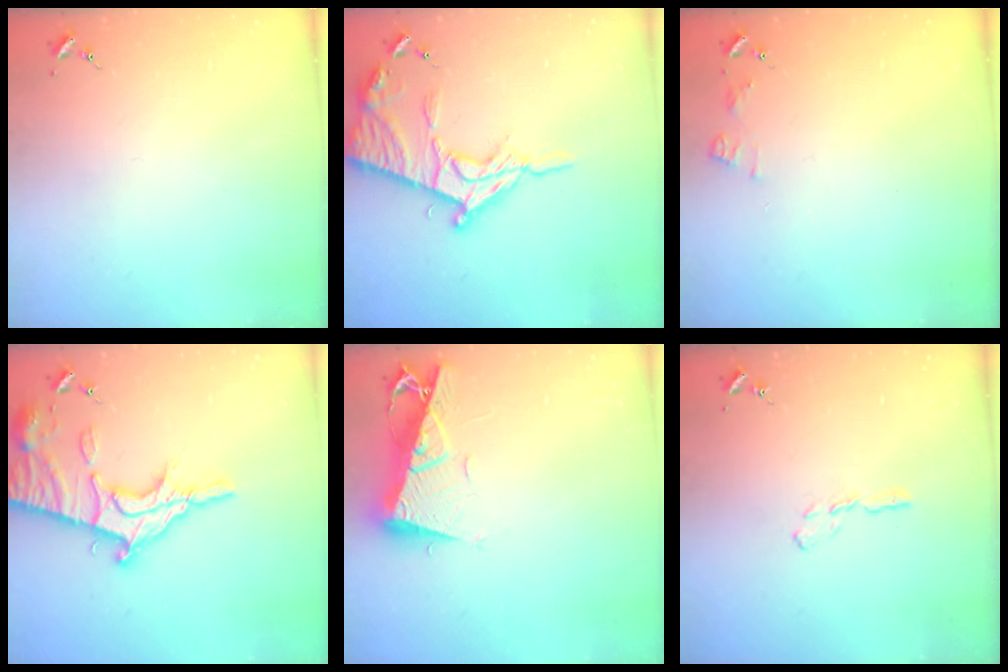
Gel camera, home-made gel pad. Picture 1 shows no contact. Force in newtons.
{"total": 16.8, "press": 16.8, "slide": 1.3}
{"total": 5.2, "press": 5.2, "slide": 0.7}
{"total": 19.8, "press": 19.8, "slide": 1.8}
{"total": 10.6, "press": 10.5, "slide": 1.3}
{"total": 3.9, "press": 3.9, "slide": 0.4}